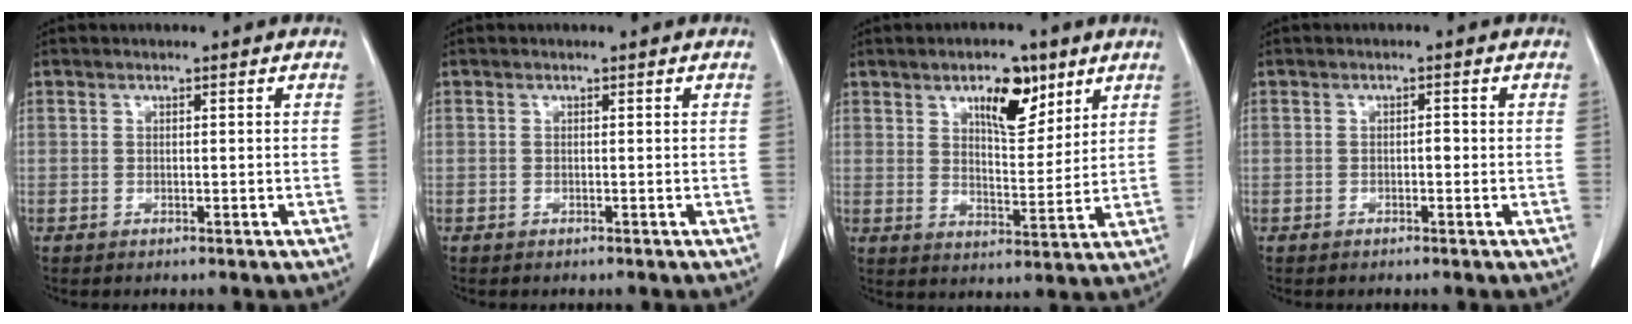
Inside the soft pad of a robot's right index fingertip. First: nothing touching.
{"total": 0.0}
{"total": 8.6, "force": [5.0, 3.3, 6.2], "torque": [-0.097, 0.003, 0.082]}
{"total": 0.8, "force": [-0.2, 0.3, 0.7], "torque": [-0.009, 0.003, -0.005]}